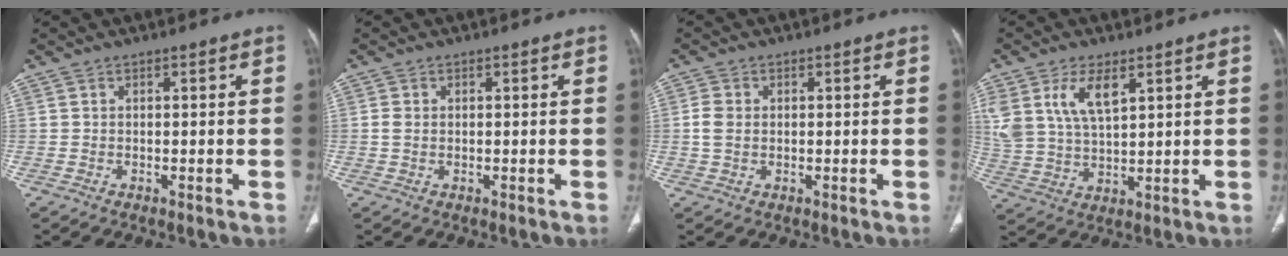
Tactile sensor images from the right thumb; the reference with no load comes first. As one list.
[{"total": 1.4, "force": [0.1, 1.0, 0.9], "torque": [-0.022, 0.003, 0.002]}, {"total": 3.2, "force": [0.2, 2.3, 2.1], "torque": [-0.047, 0.006, 0.002]}, {"total": 10.3, "force": [4.9, 5.1, 7.5], "torque": [-0.151, -0.013, 0.104]}]